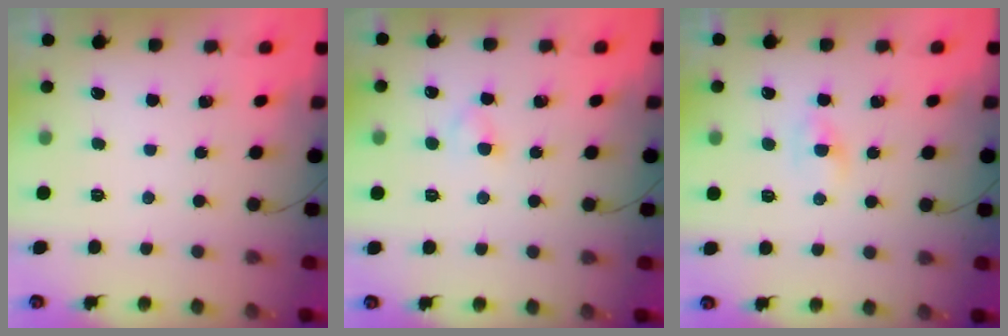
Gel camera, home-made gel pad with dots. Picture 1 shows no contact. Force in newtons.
{"total": 2.5, "press": 2.3, "slide": 1.0}
{"total": 1.2, "press": 1.0, "slide": 0.6}